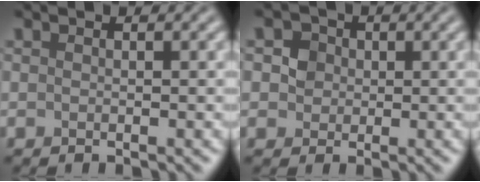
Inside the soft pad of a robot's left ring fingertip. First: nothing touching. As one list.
[{"total": 3.3, "force": [1.0, 2.8, 1.4], "torque": [-0.018, 0.010, 0.006]}]